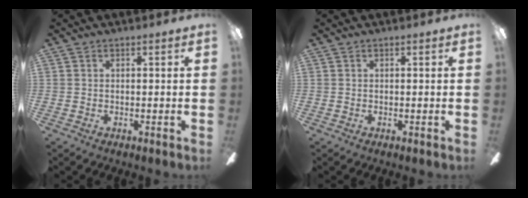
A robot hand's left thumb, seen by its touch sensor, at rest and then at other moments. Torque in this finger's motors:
{"motor_torque": [0.00, 0.00, 0.06, -0.06, 0.00]}